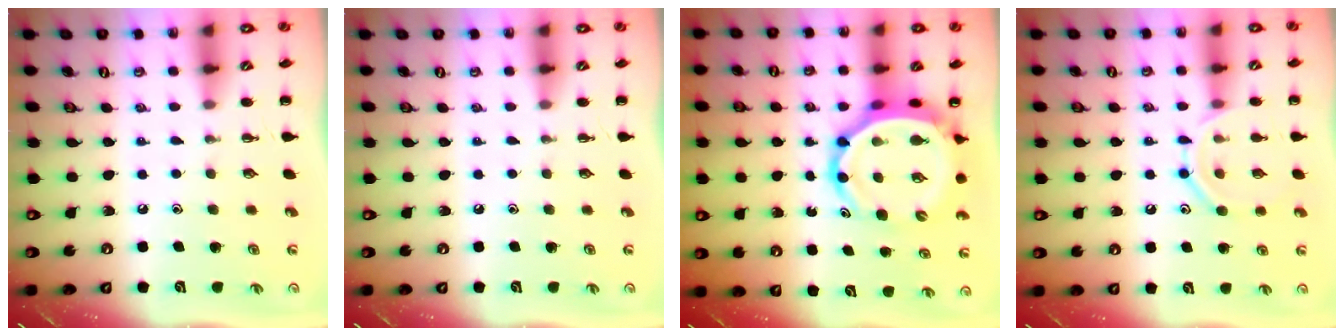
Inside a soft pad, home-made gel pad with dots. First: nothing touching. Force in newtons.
{"total": 0.0}
{"total": 10.6, "press": 10.2, "slide": 2.9}
{"total": 10.6, "press": 10.6, "slide": 1.3}